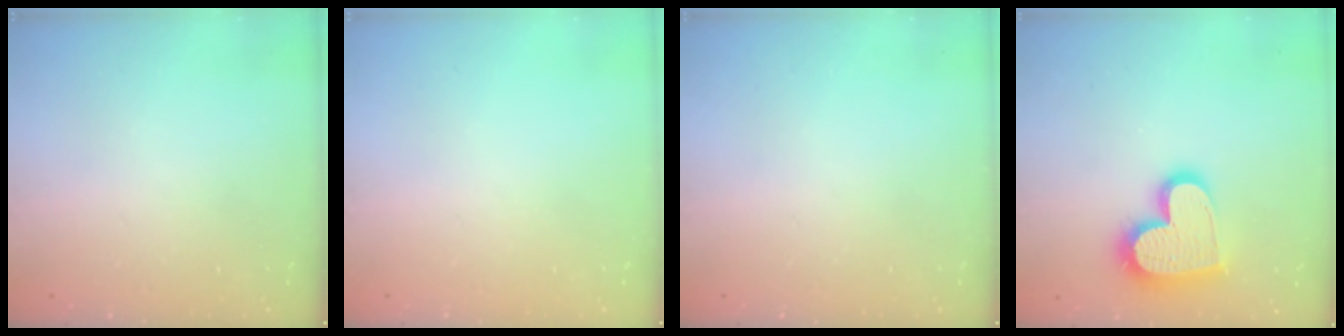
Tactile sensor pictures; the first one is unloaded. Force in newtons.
{"total": 0.0}
{"total": 0.0}
{"total": 18.2, "press": 18.1, "slide": 1.3}